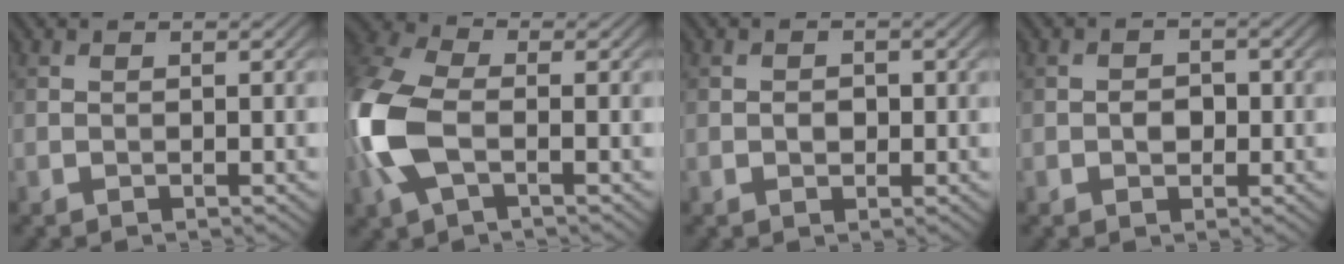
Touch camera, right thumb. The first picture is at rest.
{"total": 11.2, "force": [-2.0, 6.3, 9.0], "torque": [-0.263, -0.004, -0.051]}
{"total": 1.4, "force": [-0.2, 1.2, 0.8], "torque": [-0.016, -0.006, -0.006]}
{"total": 1.9, "force": [-0.4, 1.6, 1.0], "torque": [-0.021, -0.003, -0.009]}